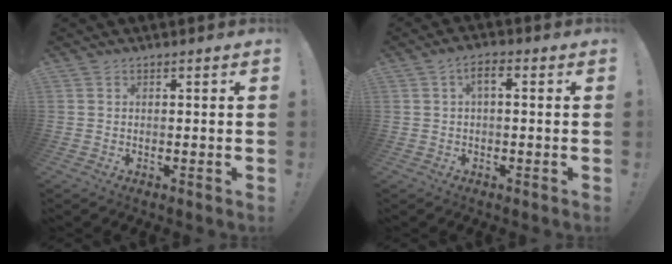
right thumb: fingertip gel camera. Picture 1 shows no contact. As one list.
[{"total": 3.7, "force": [0.3, 1.6, 3.4], "torque": [-0.059, 0.004, 0.002]}]